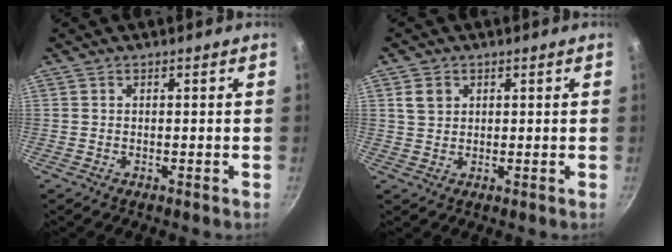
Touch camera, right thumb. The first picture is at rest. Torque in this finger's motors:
{"motor_torque": [-0.07, 1.13, 0.08, 0.04, -0.02]}